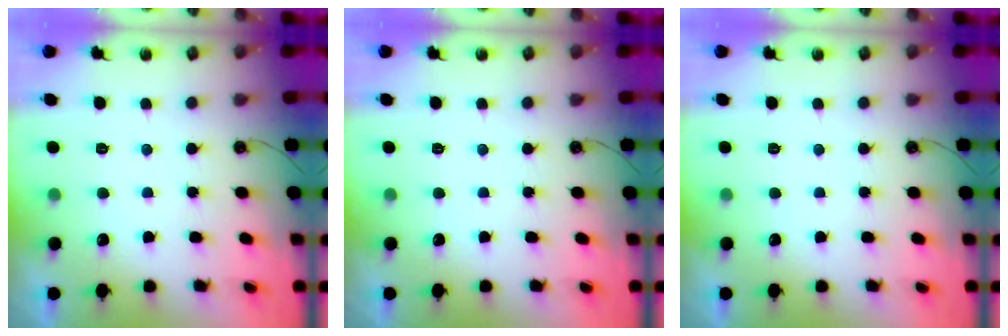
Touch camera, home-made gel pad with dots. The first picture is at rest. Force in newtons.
{"total": 0.0}
{"total": 0.0}